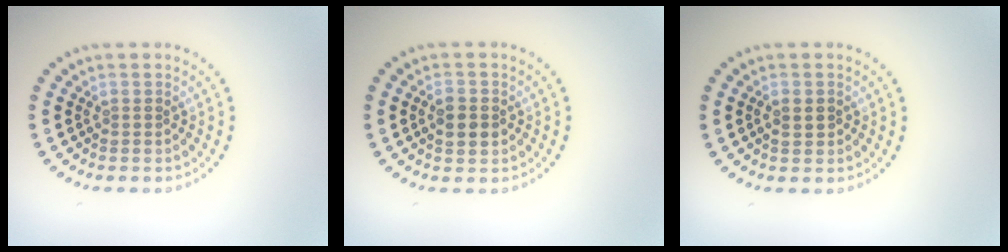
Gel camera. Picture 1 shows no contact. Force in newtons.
{"total": 2.7, "press": 2.7, "slide": 0.2}
{"total": 1.1, "press": 1.1, "slide": 0.2}